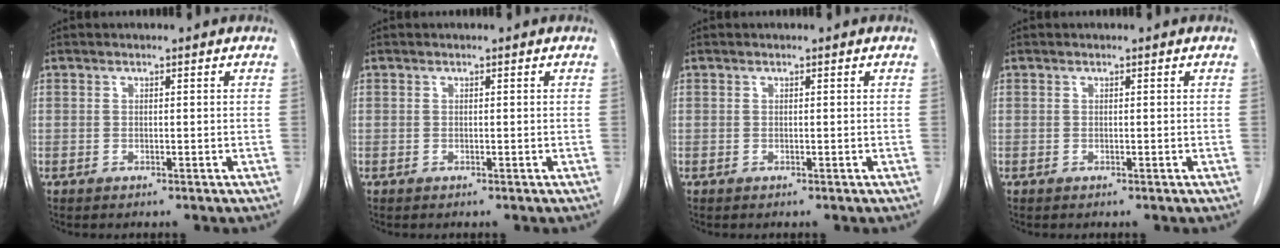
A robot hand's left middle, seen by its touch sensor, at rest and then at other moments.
{"total": 0.0}
{"total": 0.0}
{"total": 0.0}